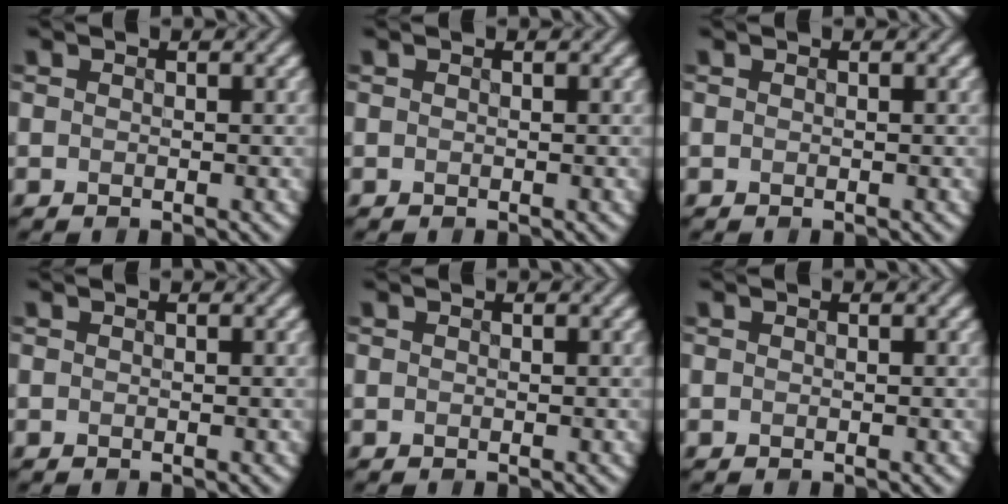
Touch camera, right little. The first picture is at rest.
{"total": 0.0}
{"total": 0.0}
{"total": 0.0}
{"total": 0.0}
{"total": 0.0}